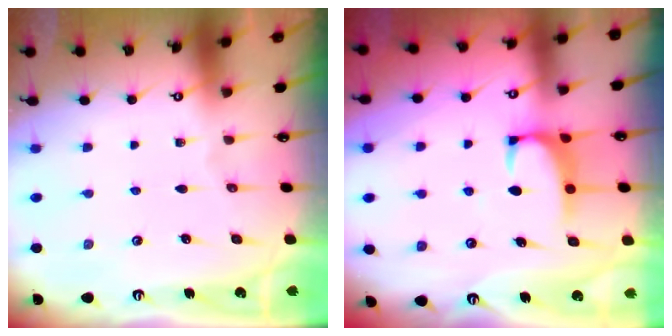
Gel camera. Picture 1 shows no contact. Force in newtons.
{"total": 4.0, "press": 3.9, "slide": 0.9}